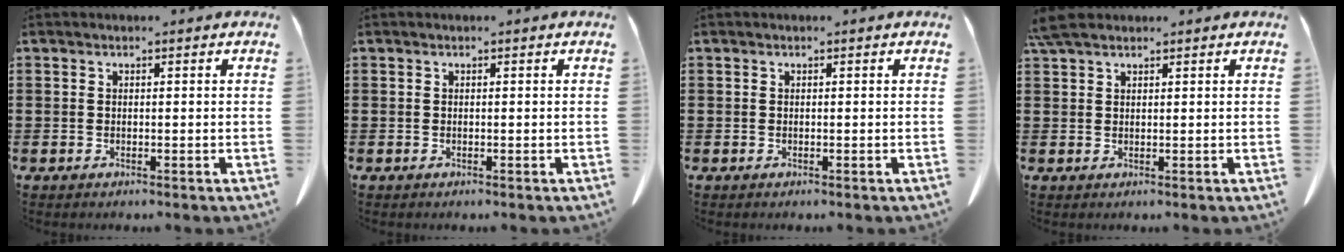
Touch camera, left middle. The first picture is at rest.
{"total": 0.0}
{"total": 0.0}
{"total": 3.1, "force": [2.4, 0.9, 1.7], "torque": [-0.041, 0.006, 0.046]}